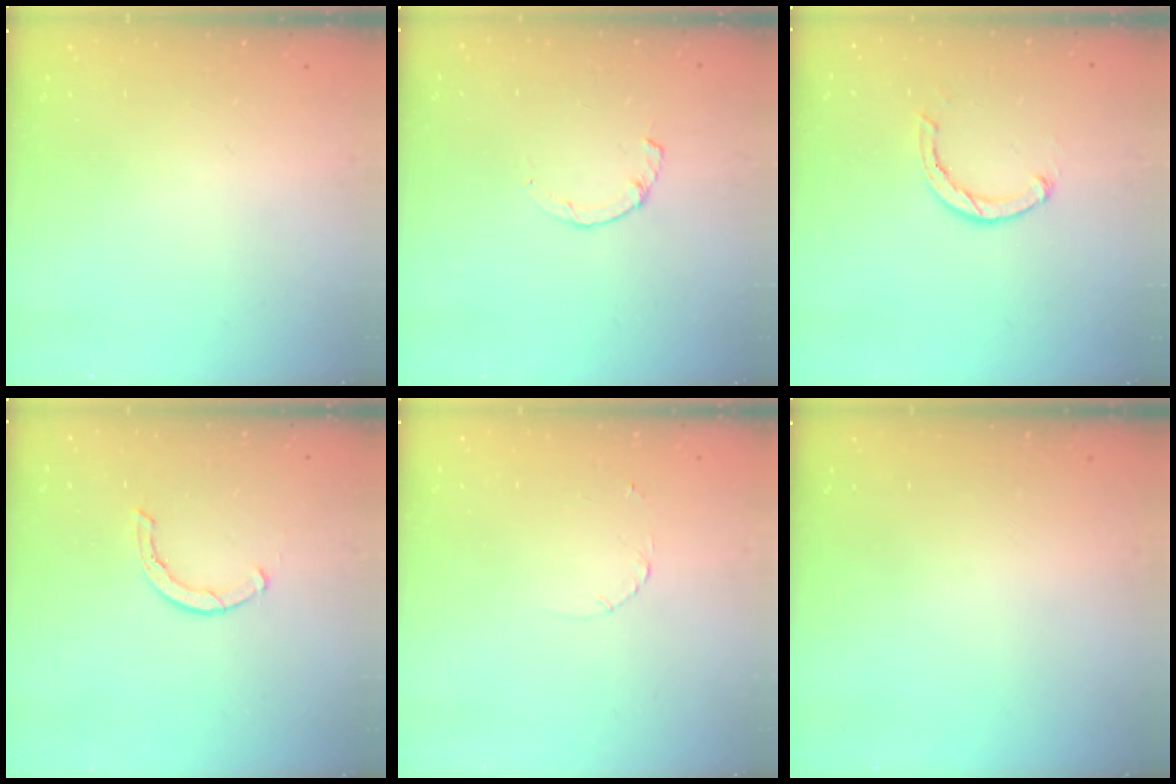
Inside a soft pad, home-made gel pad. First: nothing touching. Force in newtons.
{"total": 2.2, "press": 2.2, "slide": 0.2}
{"total": 2.4, "press": 2.3, "slide": 0.4}
{"total": 1.7, "press": 1.6, "slide": 0.3}
{"total": 1.6, "press": 1.6, "slide": 0.2}
{"total": 0.0}